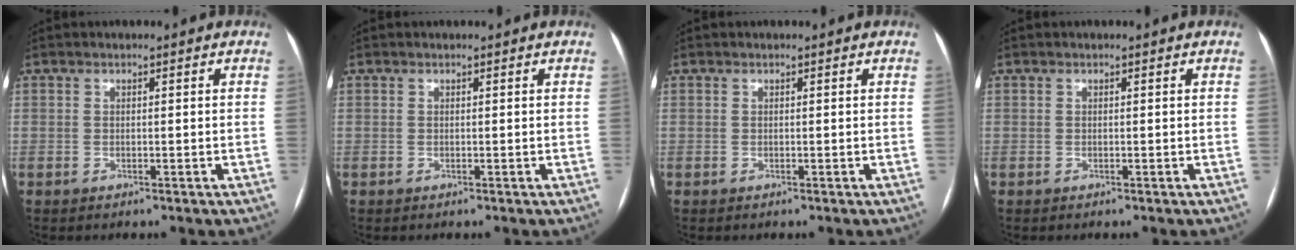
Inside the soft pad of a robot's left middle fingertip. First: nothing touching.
{"total": 0.0}
{"total": 0.0}
{"total": 0.0}